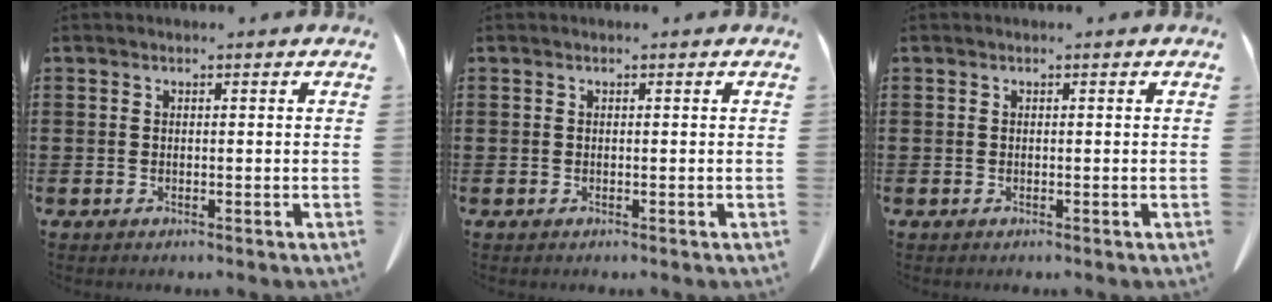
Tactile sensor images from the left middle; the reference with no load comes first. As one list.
[{"total": 0.0}, {"total": 0.0}]